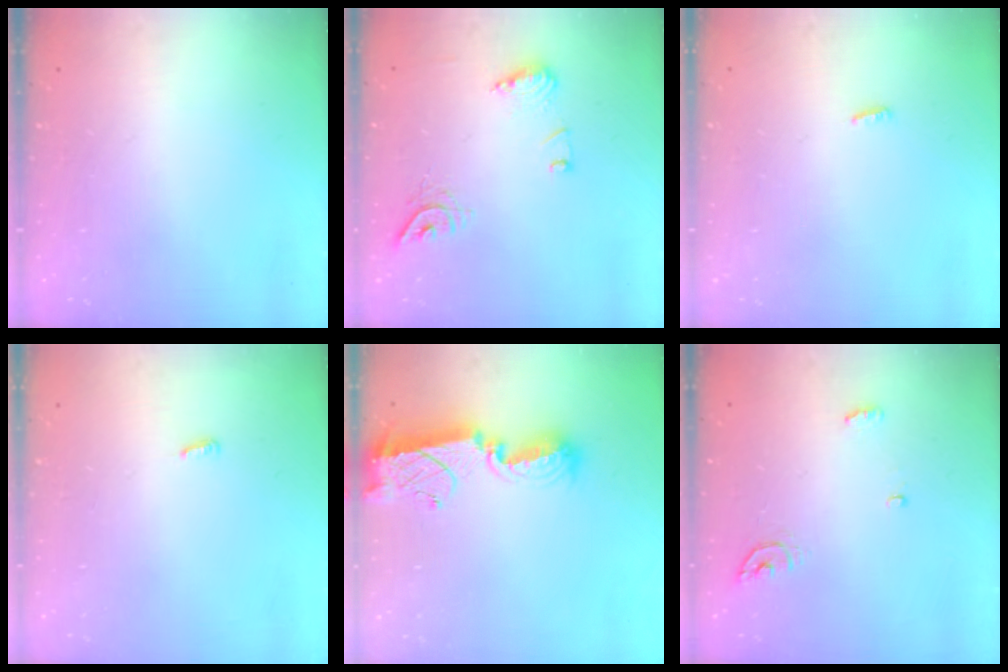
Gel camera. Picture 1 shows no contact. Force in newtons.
{"total": 9.8, "press": 9.8, "slide": 0.6}
{"total": 3.0, "press": 2.9, "slide": 0.8}
{"total": 2.9, "press": 2.9, "slide": 0.2}
{"total": 12.3, "press": 12.3, "slide": 0.8}
{"total": 4.8, "press": 4.8, "slide": 0.4}